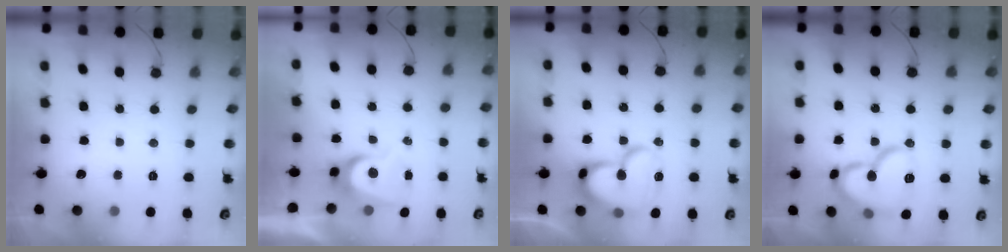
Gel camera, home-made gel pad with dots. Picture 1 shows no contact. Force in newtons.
{"total": 6.6, "press": 6.6, "slide": 0.5}
{"total": 18.9, "press": 18.8, "slide": 1.9}
{"total": 16.7, "press": 16.6, "slide": 1.9}